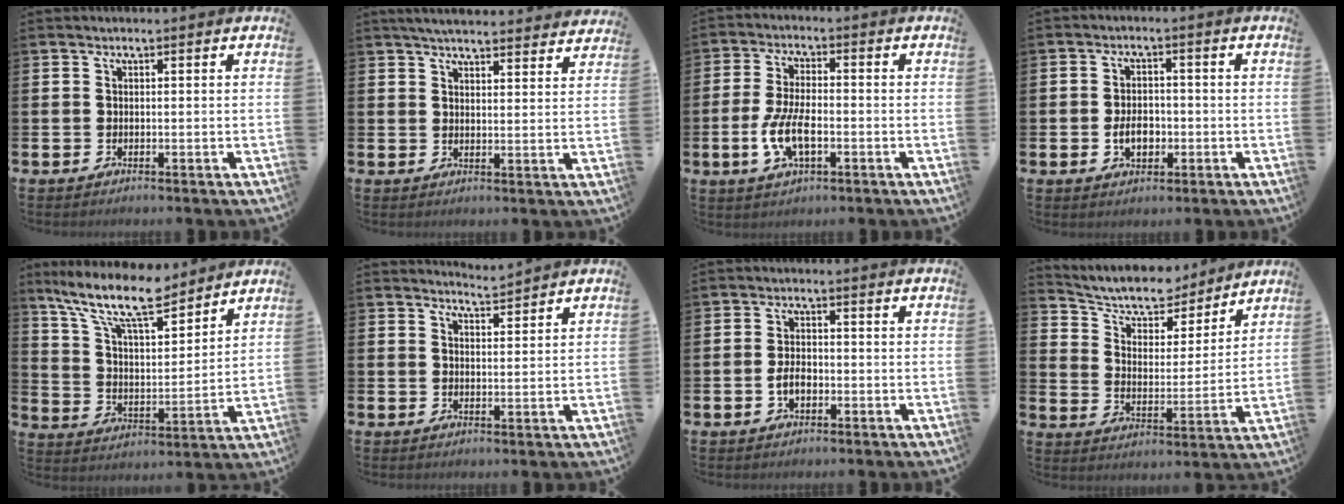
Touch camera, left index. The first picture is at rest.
{"total": 4.7, "force": [4.6, 0.4, 1.0], "torque": [-0.027, -0.024, 0.082]}
{"total": 6.6, "force": [-1.8, 2.8, 5.7], "torque": [-0.113, -0.001, -0.035]}
{"total": 3.6, "force": [-0.9, 2.5, 2.5], "torque": [-0.029, -0.005, -0.022]}
{"total": 12.3, "force": [10.2, 2.9, 6.2], "torque": [-0.141, -0.050, 0.180]}
{"total": 3.6, "force": [3.6, -0.1, 0.0], "torque": [0.003, -0.025, 0.063]}
{"total": 2.8, "force": [-0.7, 1.6, 2.1], "torque": [-0.030, 0.000, -0.017]}
{"total": 8.5, "force": [7.8, 2.9, 2.0], "torque": [-0.069, -0.058, 0.135]}